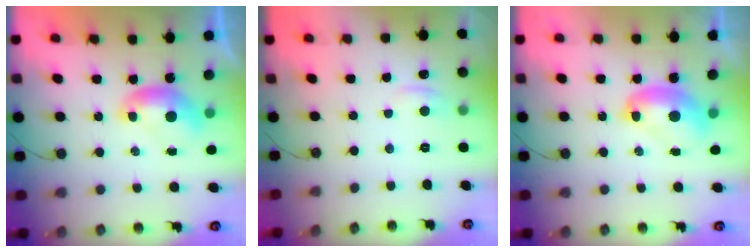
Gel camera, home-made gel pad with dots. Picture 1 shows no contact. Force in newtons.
{"total": 0.8, "press": 0.0, "slide": 0.8}
{"total": 3.5, "press": 3.4, "slide": 0.4}